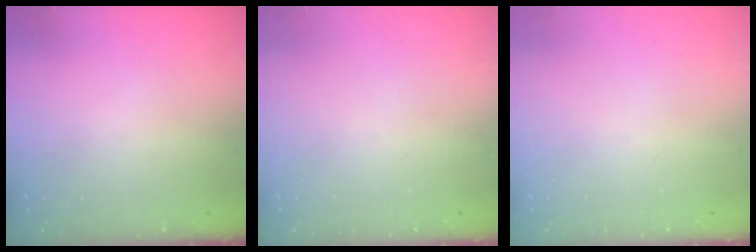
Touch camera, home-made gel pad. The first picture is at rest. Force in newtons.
{"total": 0.0}
{"total": 0.0}